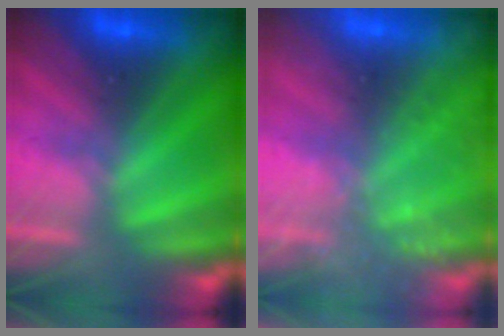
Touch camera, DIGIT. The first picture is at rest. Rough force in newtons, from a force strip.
{"total": 2.4}